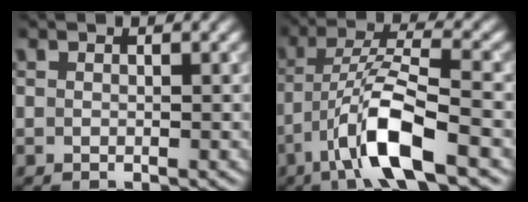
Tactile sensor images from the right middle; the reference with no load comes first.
{"total": 8.5, "force": [-4.4, 1.9, 7.1], "torque": [-0.133, 0.009, -0.085]}